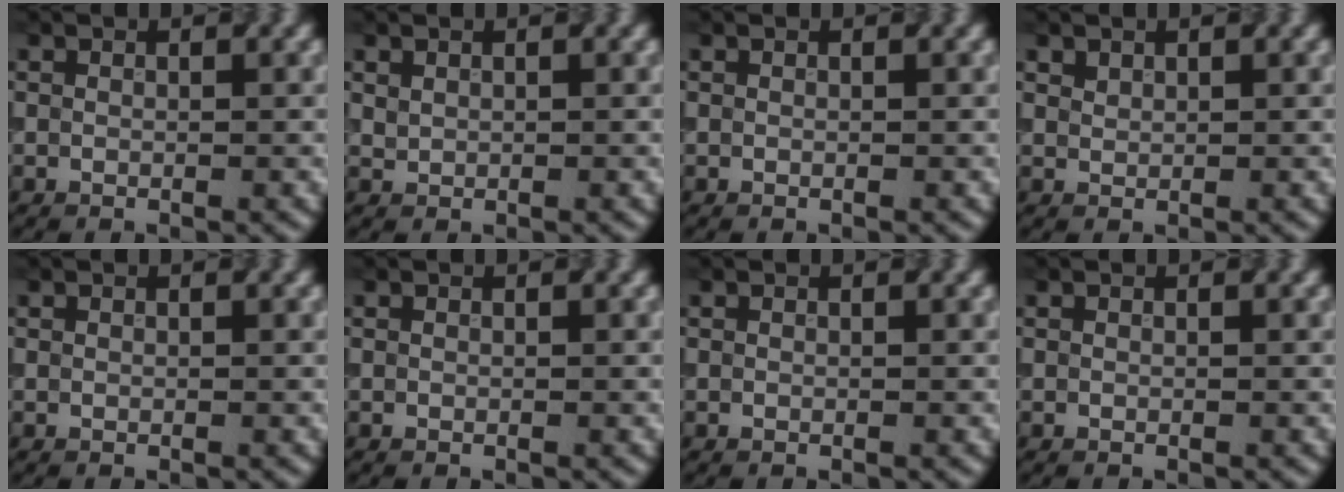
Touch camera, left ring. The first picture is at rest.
{"total": 0.9, "force": [0.6, 0.7, 0.2], "torque": [-0.010, -0.001, 0.018]}
{"total": 0.0}
{"total": 1.4, "force": [1.1, 0.7, 0.4], "torque": [-0.017, -0.003, 0.026]}
{"total": 0.0}
{"total": 0.0}
{"total": 0.0}
{"total": 0.0}